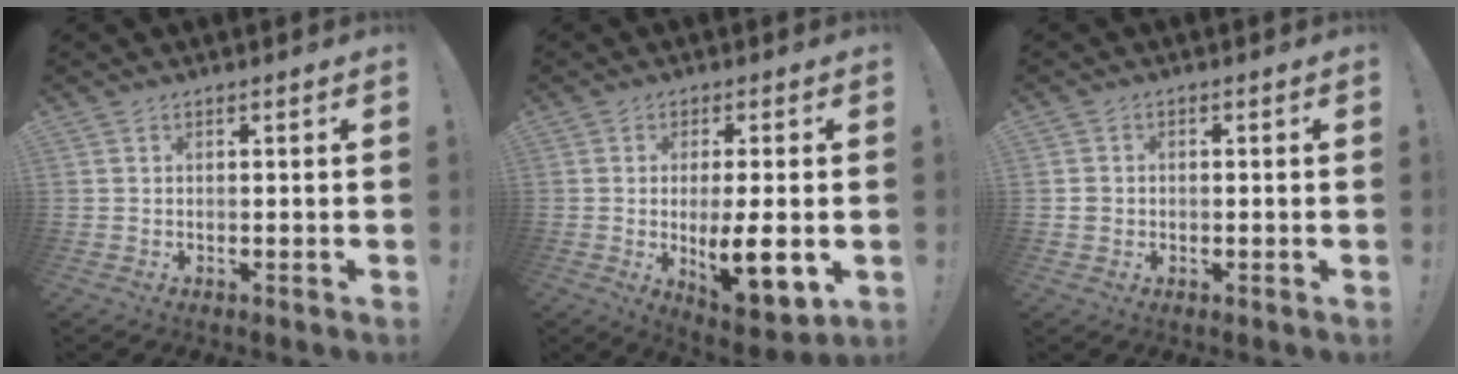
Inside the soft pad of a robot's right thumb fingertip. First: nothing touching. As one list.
[{"total": 11.4, "force": [-1.4, 3.5, 10.7], "torque": [-0.161, -0.014, -0.021]}, {"total": 2.2, "force": [-0.1, 2.0, 0.9], "torque": [-0.011, 0.006, -0.002]}]